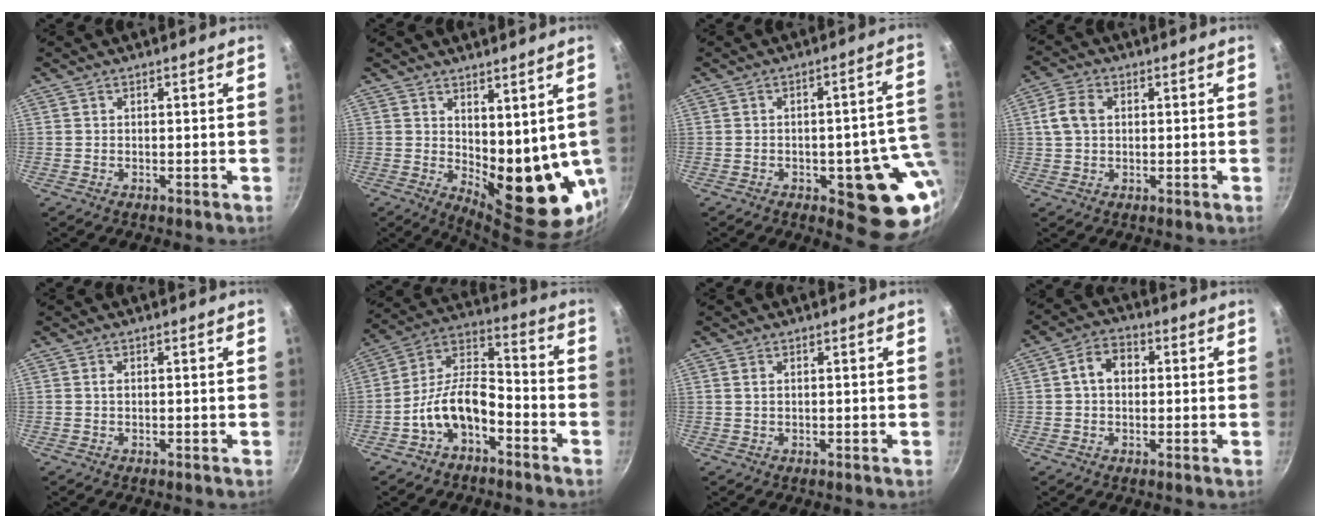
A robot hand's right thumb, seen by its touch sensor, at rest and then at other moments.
{"total": 12.8, "force": [3.0, 6.0, 11.0], "torque": [-0.123, -0.047, 0.061]}
{"total": 15.5, "force": [-2.9, 7.0, 13.5], "torque": [-0.102, 0.007, -0.034]}
{"total": 5.5, "force": [1.0, 4.0, 3.7], "torque": [-0.063, 0.011, 0.013]}
{"total": 0.7, "force": [0.1, 0.5, 0.5], "torque": [-0.008, 0.003, 0.001]}
{"total": 11.9, "force": [-5.6, 6.4, 8.2], "torque": [-0.132, 0.068, -0.114]}
{"total": 0.9, "force": [0.3, 0.6, 0.7], "torque": [-0.011, 0.002, 0.005]}
{"total": 6.2, "force": [0.8, 4.7, 4.0], "torque": [-0.046, 0.016, 0.001]}